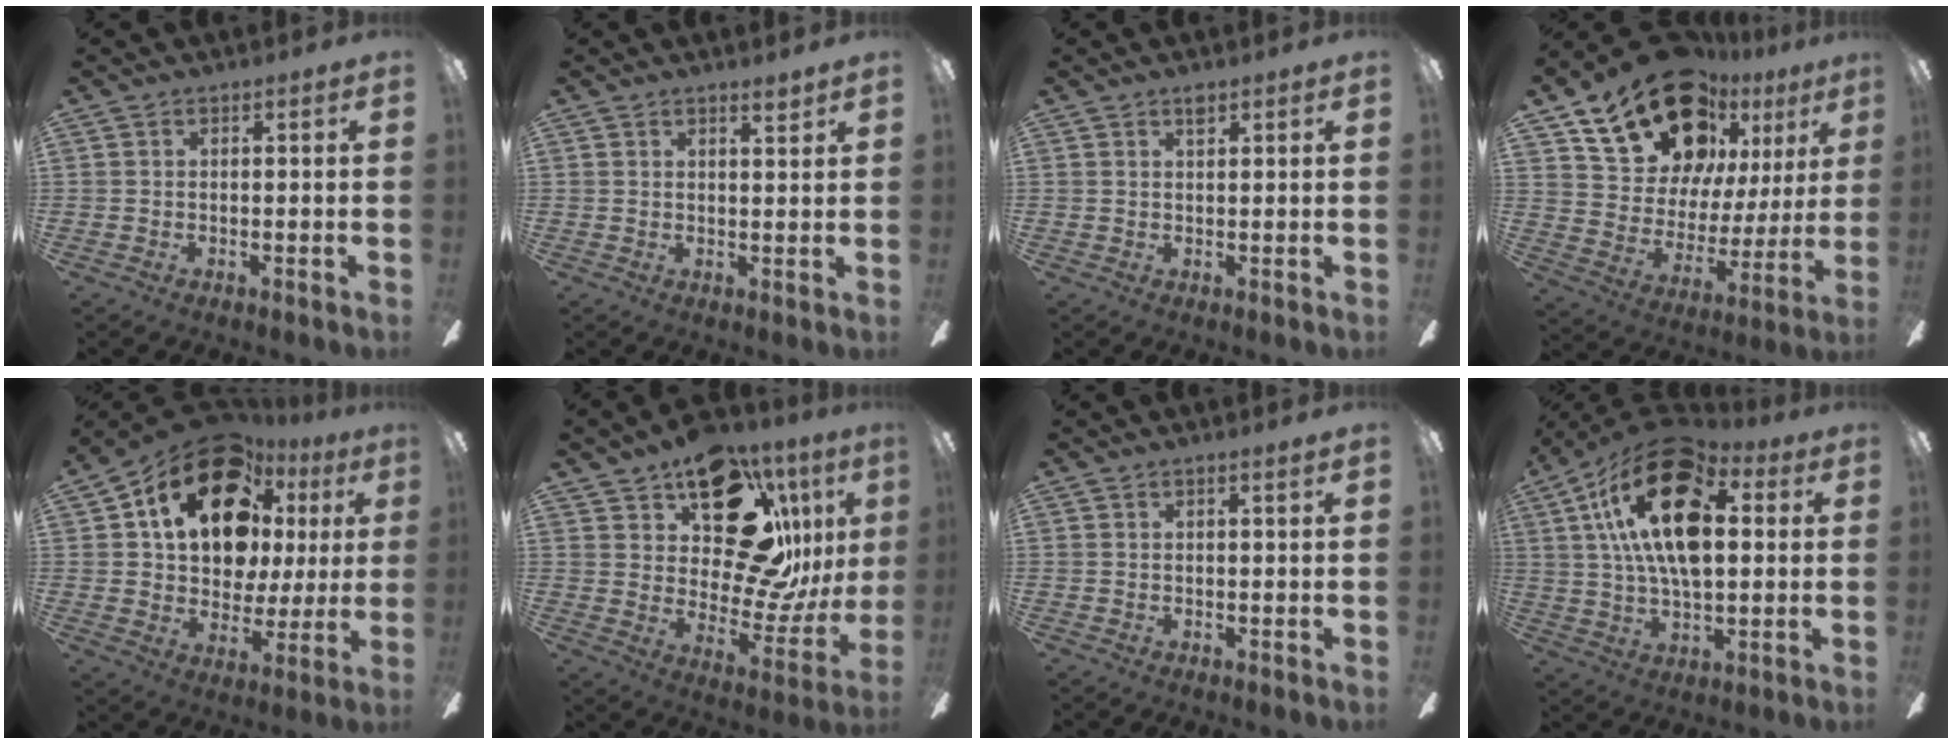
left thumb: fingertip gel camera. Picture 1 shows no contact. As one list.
[{"total": 2.3, "force": [2.0, 0.2, 1.0], "torque": [-0.007, -0.011, 0.033]}, {"total": 1.8, "force": [1.4, 0.5, 1.0], "torque": [-0.015, -0.002, 0.023]}, {"total": 23.5, "force": [15.5, 13.6, 11.4], "torque": [-0.204, -0.080, 0.290]}, {"total": 20.3, "force": [10.8, 12.3, 12.1], "torque": [-0.206, -0.056, 0.189]}, {"total": 22.4, "force": [12.7, 11.7, 14.2], "torque": [-0.193, -0.074, 0.223]}, {"total": 1.1, "force": [0.8, -0.1, 0.7], "torque": [-0.015, -0.001, 0.014]}, {"total": 23.5, "force": [7.6, 12.6, 18.4], "torque": [-0.336, -0.022, 0.121]}]